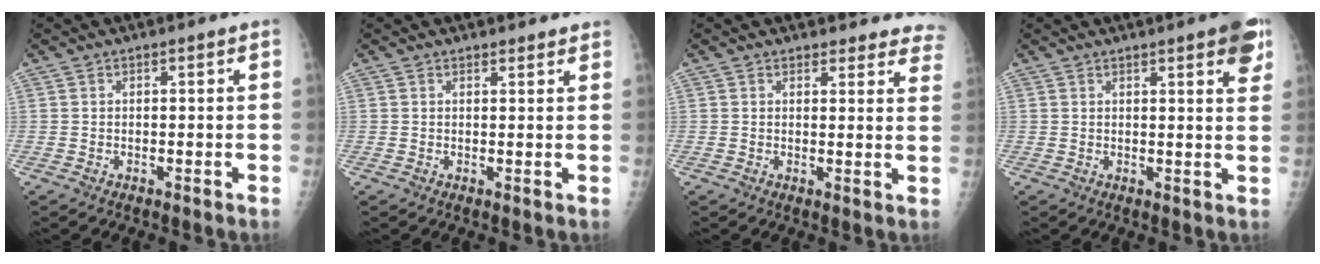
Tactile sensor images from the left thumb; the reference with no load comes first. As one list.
[{"total": 2.1, "force": [1.9, 0.6, 0.3], "torque": [0.004, -0.009, 0.020]}, {"total": 10.6, "force": [9.9, 3.5, 1.0], "torque": [0.048, -0.054, 0.077]}, {"total": 7.0, "force": [3.8, 1.4, 5.7], "torque": [-0.057, -0.011, 0.043]}]